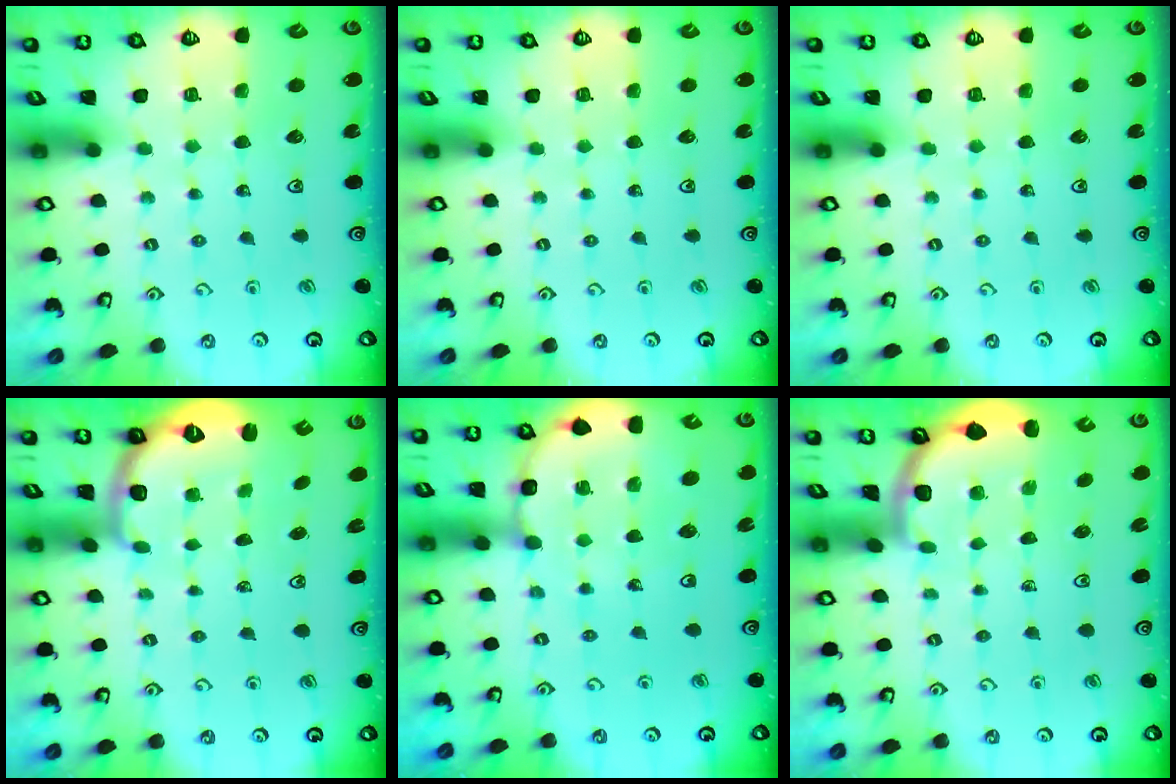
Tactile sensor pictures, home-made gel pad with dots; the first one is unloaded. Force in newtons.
{"total": 0.0}
{"total": 0.0}
{"total": 2.7, "press": 1.7, "slide": 2.1}
{"total": 8.2, "press": 7.9, "slide": 2.2}
{"total": 2.2, "press": 2.2, "slide": 0.1}